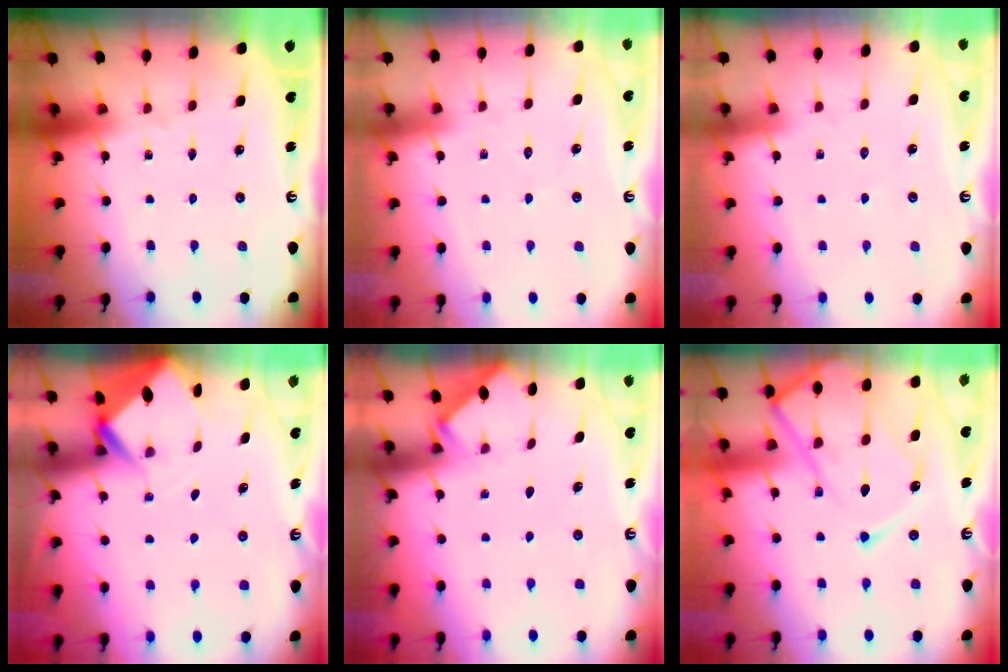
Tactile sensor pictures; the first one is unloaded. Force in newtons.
{"total": 4.2, "press": 4.2, "slide": 0.5}
{"total": 2.5, "press": 2.4, "slide": 0.4}
{"total": 2.8, "press": 2.8, "slide": 0.1}
{"total": 1.7, "press": 1.6, "slide": 0.2}
{"total": 15.7, "press": 15.6, "slide": 1.8}